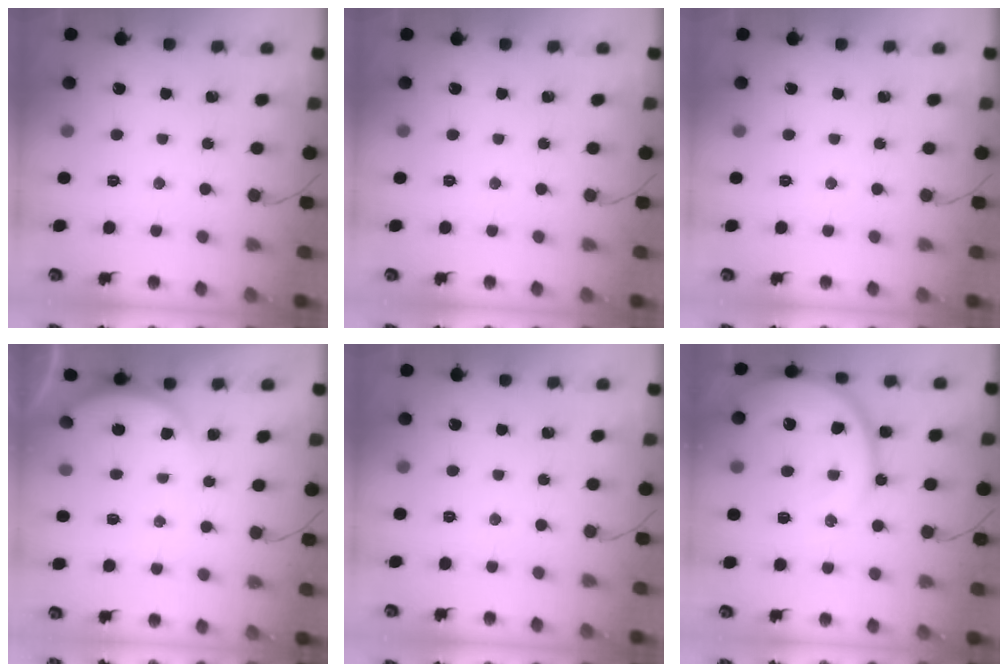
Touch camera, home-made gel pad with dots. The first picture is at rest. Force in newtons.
{"total": 0.0}
{"total": 0.0}
{"total": 3.6, "press": 3.5, "slide": 0.5}
{"total": 0.0}
{"total": 16.7, "press": 16.6, "slide": 1.8}